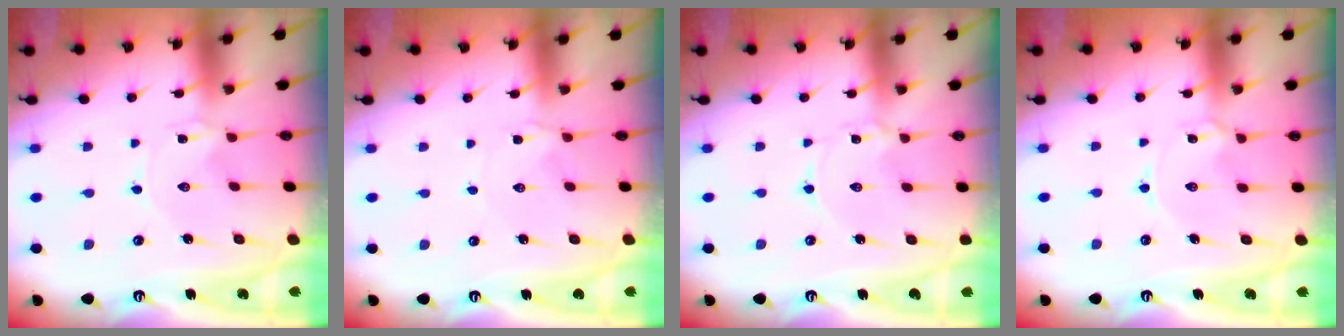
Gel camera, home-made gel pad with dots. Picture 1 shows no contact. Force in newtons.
{"total": 1.2, "press": 1.1, "slide": 0.2}
{"total": 1.2, "press": 1.2, "slide": 0.3}
{"total": 2.4, "press": 2.4, "slide": 0.1}